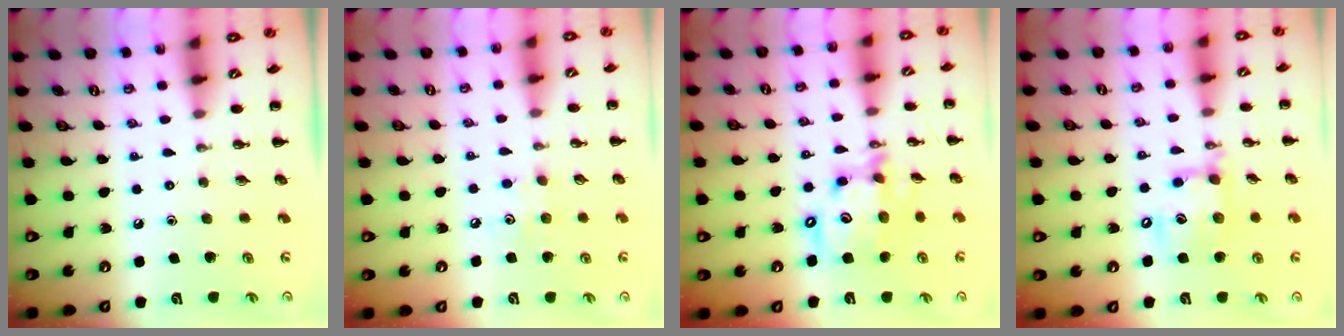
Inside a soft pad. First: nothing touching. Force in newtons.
{"total": 5.3, "press": 5.2, "slide": 1.1}
{"total": 15.1, "press": 14.6, "slide": 3.6}
{"total": 13.4, "press": 13.2, "slide": 2.3}